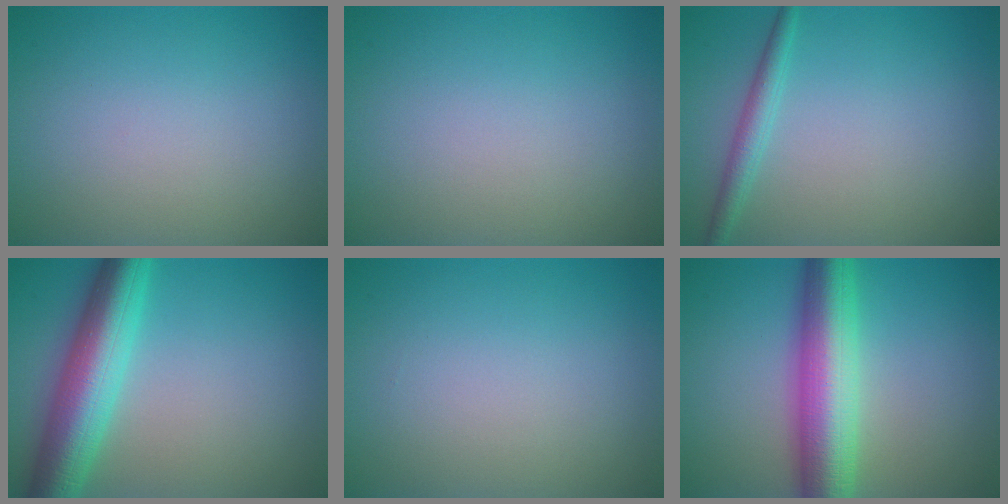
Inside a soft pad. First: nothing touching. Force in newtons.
{"total": 0.0}
{"total": 1.9, "press": 1.9, "slide": 0.2}
{"total": 8.0, "press": 7.9, "slide": 0.2}
{"total": 0.0}
{"total": 8.7, "press": 8.7, "slide": 0.2}